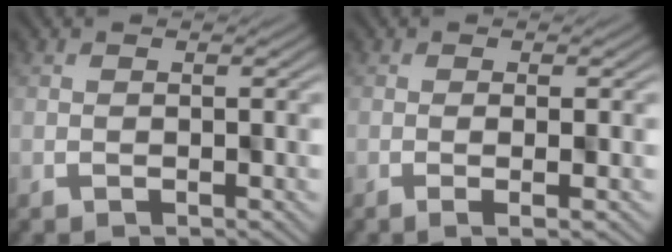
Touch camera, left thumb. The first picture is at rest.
{"total": 2.0, "force": [-0.4, 0.2, 1.9], "torque": [-0.027, 0.008, -0.009]}